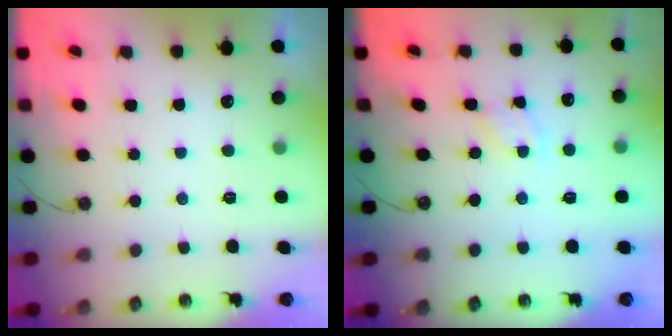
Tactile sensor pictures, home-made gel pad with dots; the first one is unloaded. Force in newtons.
{"total": 1.9, "press": 1.8, "slide": 0.3}